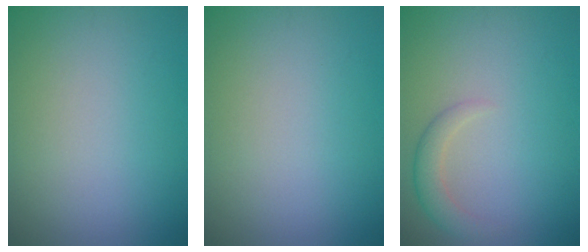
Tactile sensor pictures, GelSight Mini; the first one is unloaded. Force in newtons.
{"total": 0.0}
{"total": 2.1, "press": 2.1, "slide": 0.2}